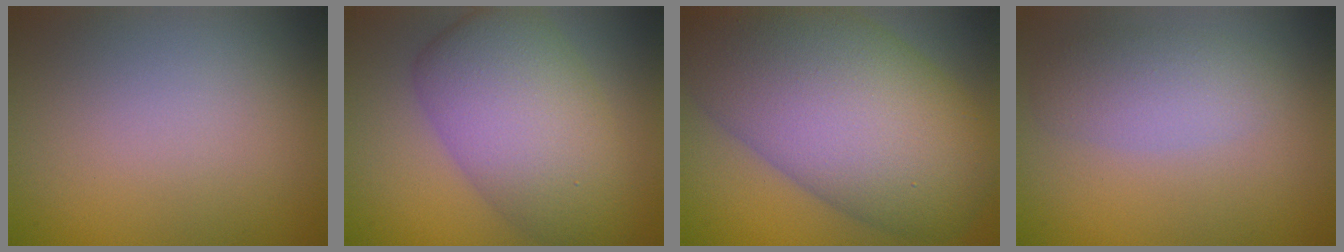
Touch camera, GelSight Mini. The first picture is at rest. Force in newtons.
{"total": 8.4, "press": 8.4, "slide": 0.1}
{"total": 15.7, "press": 15.6, "slide": 0.7}
{"total": 3.0, "press": 3.0, "slide": 0.2}